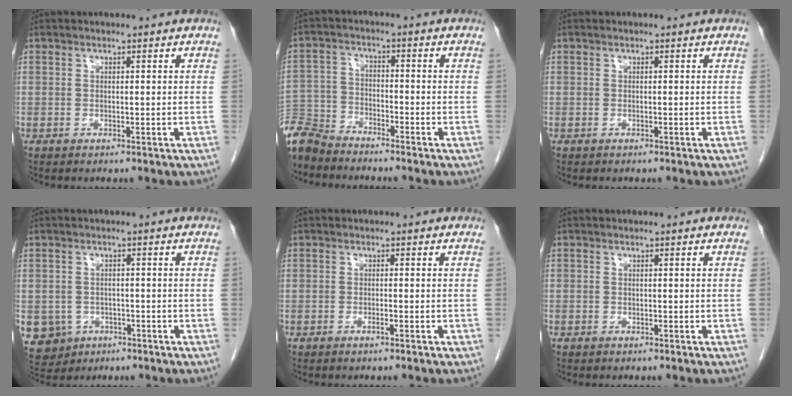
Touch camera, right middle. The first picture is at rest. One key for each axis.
{"total": 8.2, "fx": -7.9, "fy": 2.1, "fz": 1.0, "tx": -0.027, "ty": -0.007, "tz": -0.158}
{"total": 0.0}
{"total": 7.8, "fx": -3.3, "fy": 6.9, "fz": 1.6, "tx": -0.046, "ty": 0.005, "tz": -0.043}
{"total": 0.9, "fx": -0.6, "fy": 0.0, "fz": 0.7, "tx": -0.016, "ty": 0.001, "tz": -0.011}
{"total": 0.6, "fx": -0.4, "fy": 0.4, "fz": 0.0, "tx": -0.009, "ty": 0.002, "tz": -0.009}